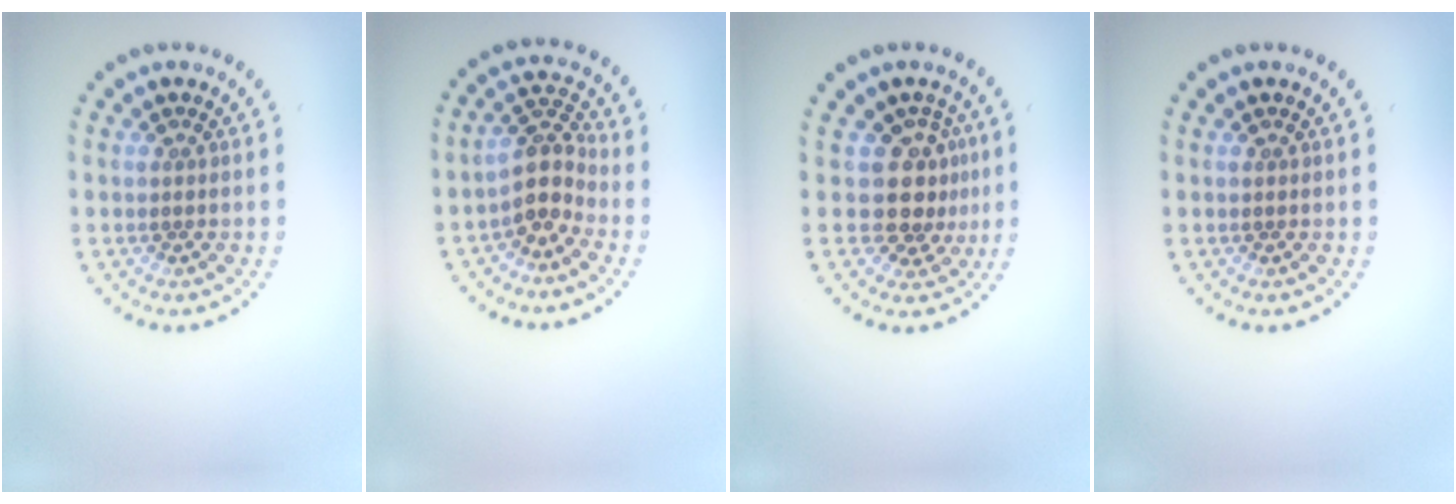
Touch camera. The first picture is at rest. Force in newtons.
{"total": 3.3, "press": 2.6, "slide": 2.0}
{"total": 3.5, "press": 2.7, "slide": 2.3}
{"total": 0.0}